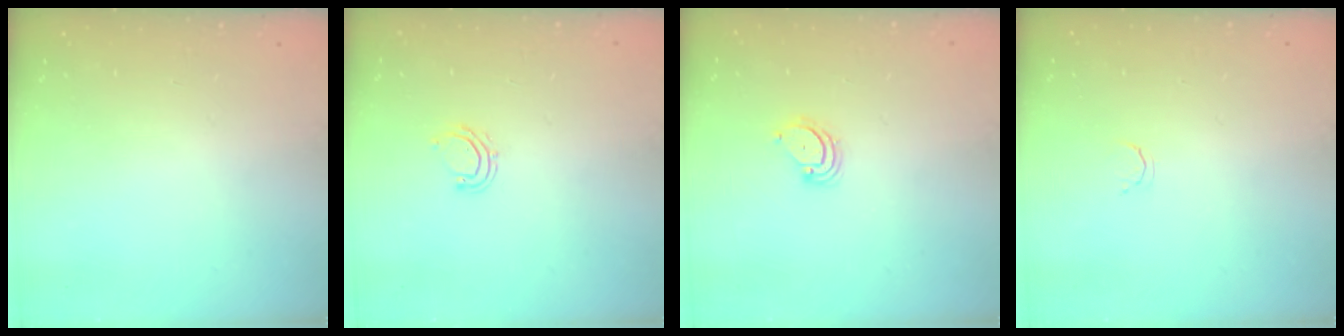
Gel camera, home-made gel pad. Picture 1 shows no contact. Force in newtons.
{"total": 5.9, "press": 5.8, "slide": 1.3}
{"total": 3.3, "press": 3.3, "slide": 0.3}
{"total": 2.1, "press": 2.1, "slide": 0.4}